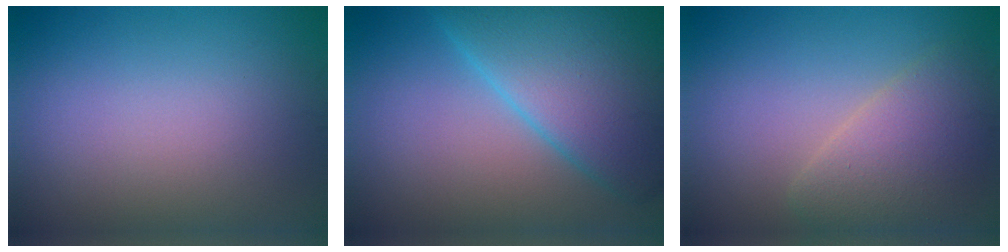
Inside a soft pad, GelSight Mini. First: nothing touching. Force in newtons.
{"total": 9.9, "press": 9.8, "slide": 0.7}
{"total": 4.3, "press": 4.3, "slide": 0.3}